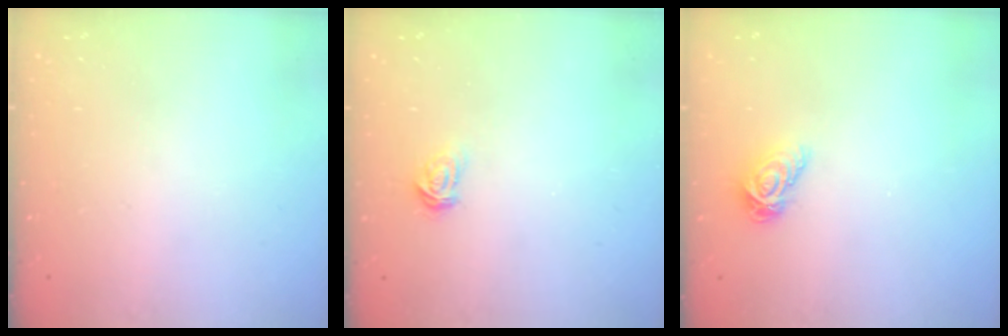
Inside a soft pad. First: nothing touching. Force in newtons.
{"total": 3.0, "press": 3.0, "slide": 0.3}
{"total": 6.4, "press": 6.4, "slide": 0.2}